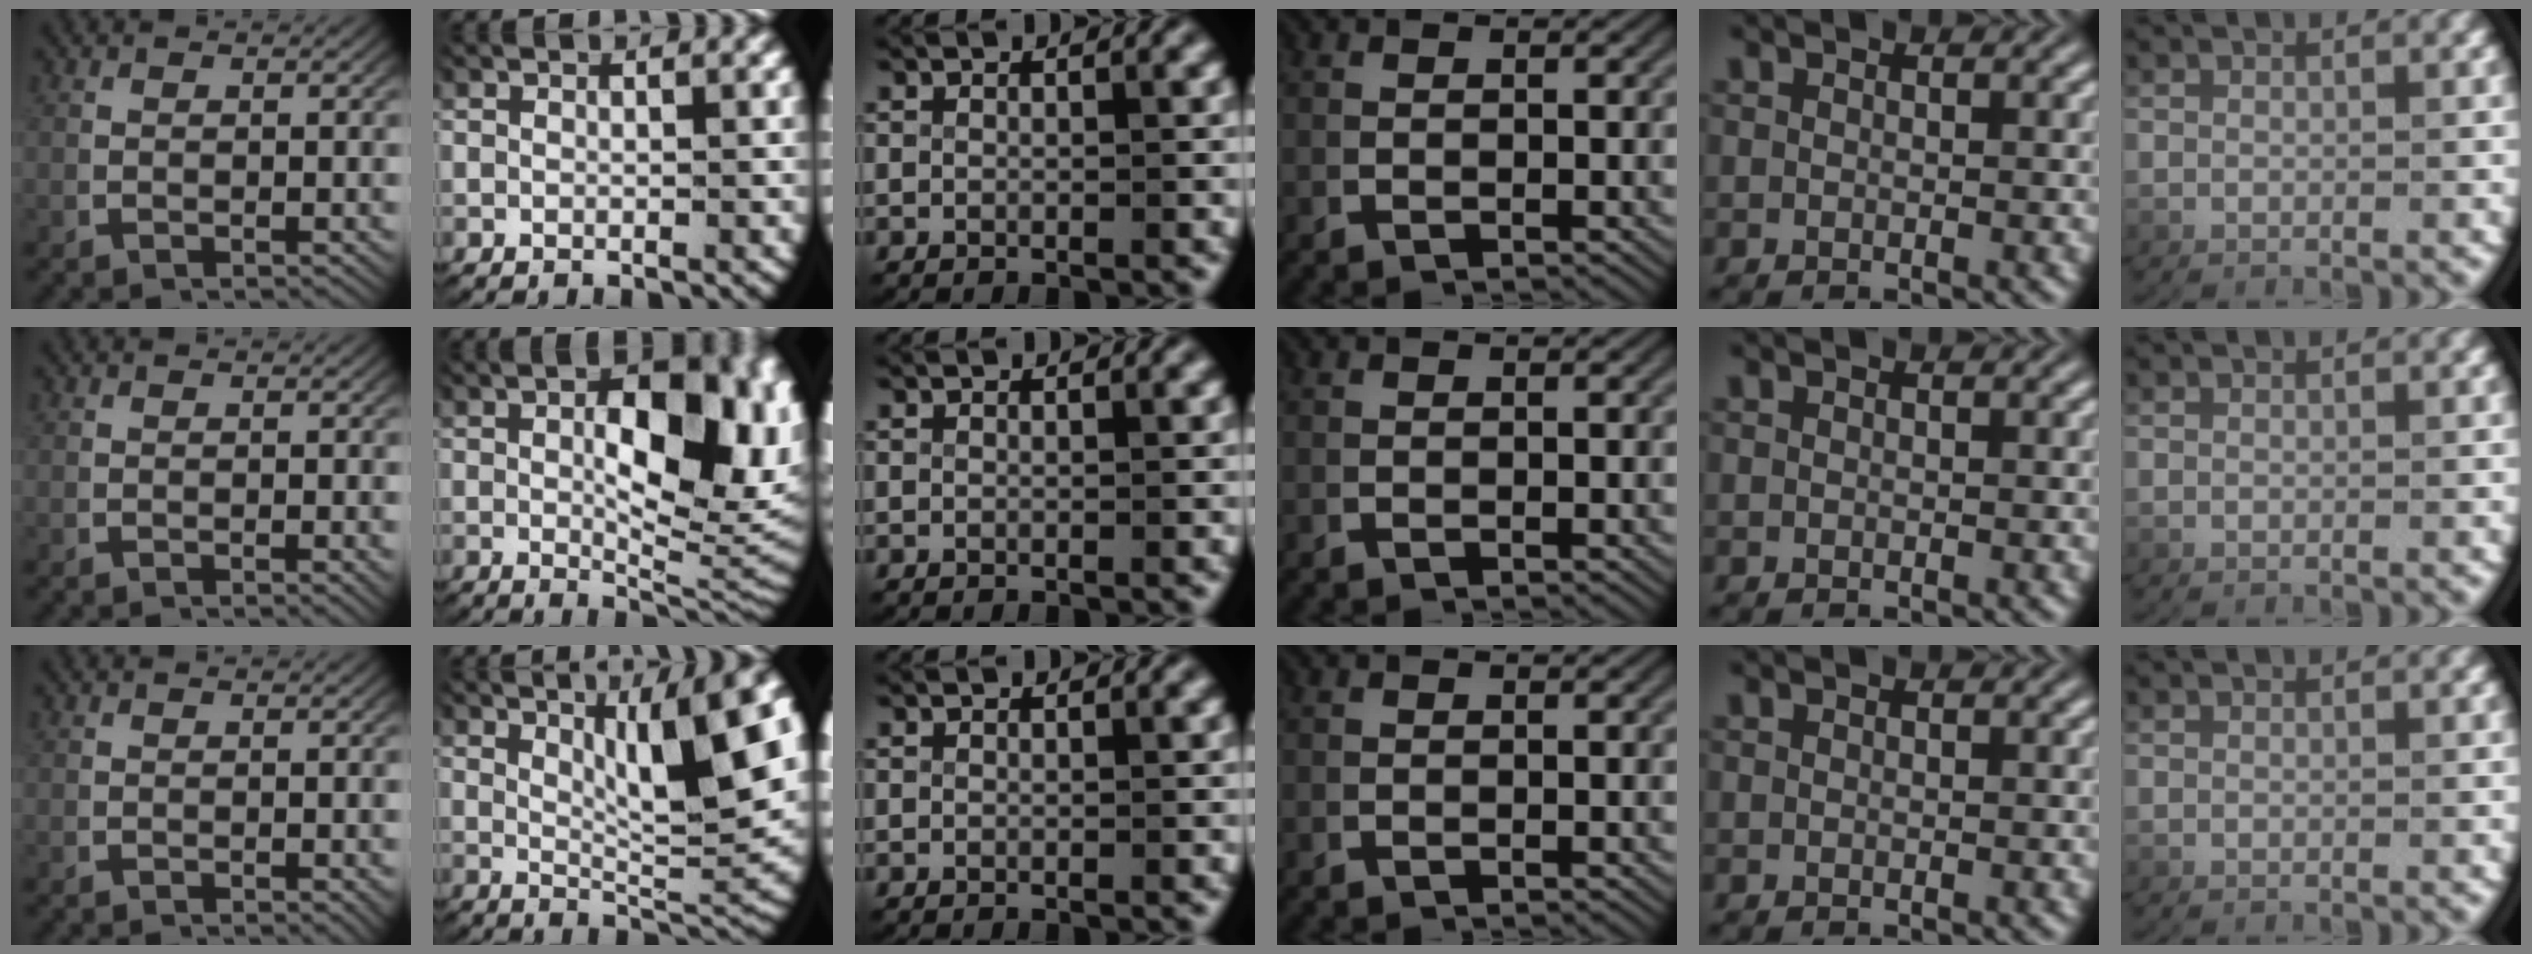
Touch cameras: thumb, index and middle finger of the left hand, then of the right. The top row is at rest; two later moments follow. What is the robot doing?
{"motion": "lift_and_place", "object": "plastic wrap"}